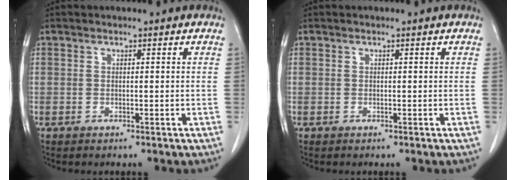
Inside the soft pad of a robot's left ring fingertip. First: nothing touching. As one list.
[{"total": 0.0}]